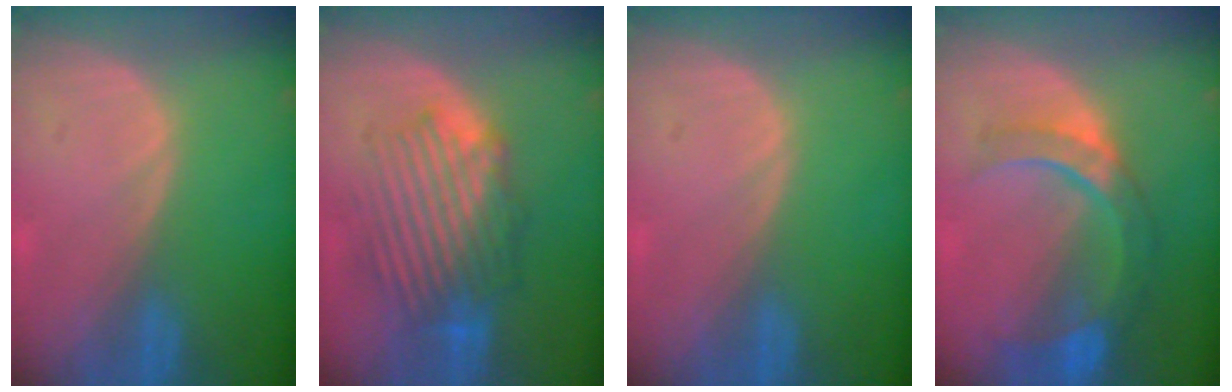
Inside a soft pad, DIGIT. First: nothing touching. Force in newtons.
{"total": 8.9, "press": 8.6, "slide": 2.2}
{"total": 0.0}
{"total": 9.1, "press": 7.9, "slide": 4.4}